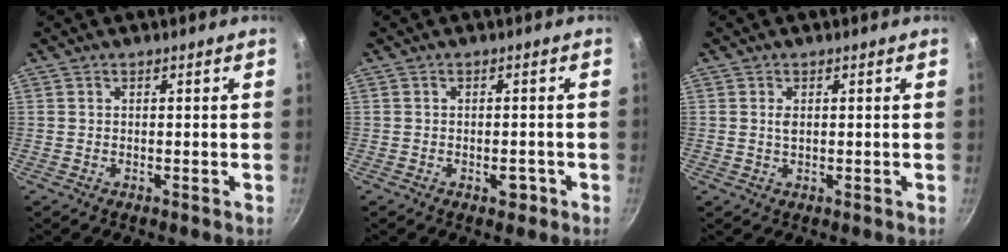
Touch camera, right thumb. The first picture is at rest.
{"total": 2.1, "force": [-1.0, 1.3, 1.3], "torque": [-0.008, 0.007, -0.010]}
{"total": 1.5, "force": [0.3, 0.8, 1.2], "torque": [-0.023, -0.003, 0.008]}